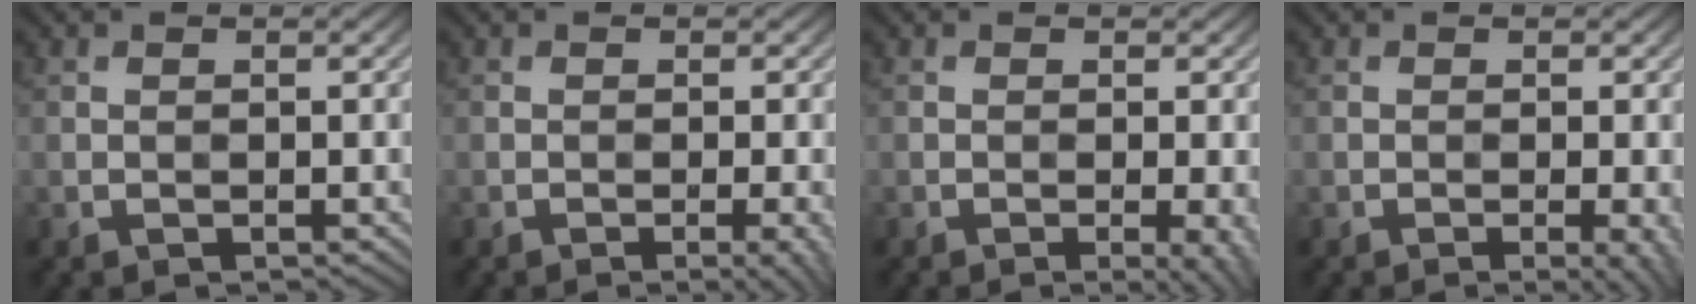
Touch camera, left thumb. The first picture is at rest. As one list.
[{"total": 2.7, "force": [-1.0, 0.5, 2.4], "torque": [-0.031, 0.003, -0.018]}, {"total": 2.8, "force": [-0.9, 0.5, 2.6], "torque": [-0.036, 0.000, -0.014]}, {"total": 2.5, "force": [-0.9, 0.4, 2.3], "torque": [-0.032, 0.001, -0.015]}]